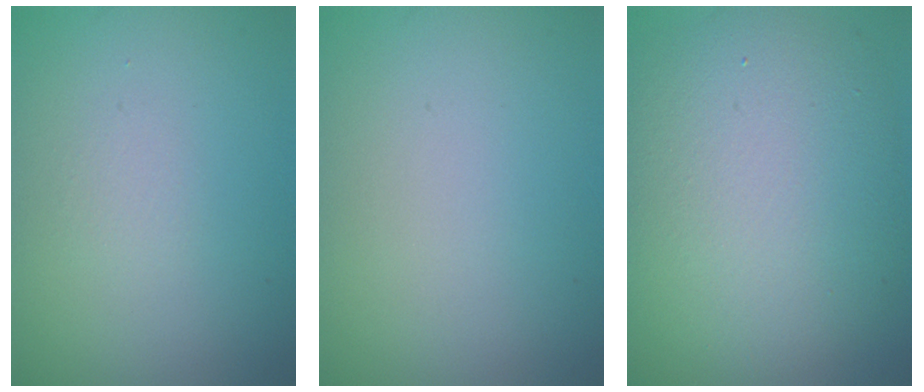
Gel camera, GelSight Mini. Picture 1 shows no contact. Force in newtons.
{"total": 0.0}
{"total": 10.5, "press": 10.5, "slide": 0.6}